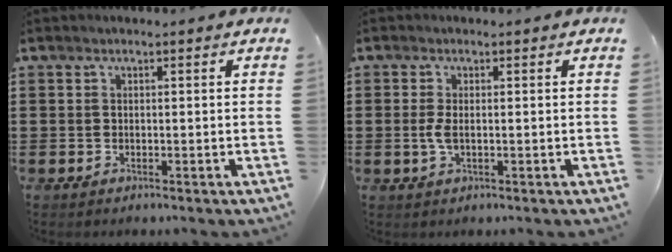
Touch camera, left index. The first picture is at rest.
{"total": 2.3, "force": [-0.2, 0.8, 2.2], "torque": [-0.055, -0.003, -0.009]}